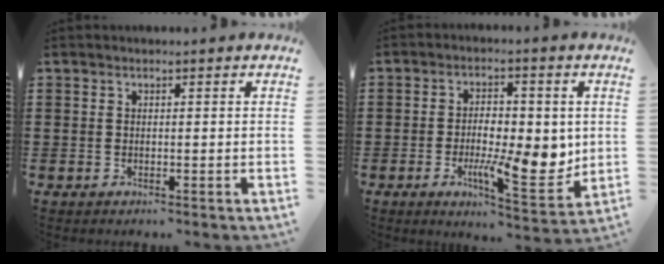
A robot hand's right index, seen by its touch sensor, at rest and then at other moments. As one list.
[{"total": 9.4, "force": [-0.9, 3.8, 8.6], "torque": [-0.128, -0.005, -0.015]}]